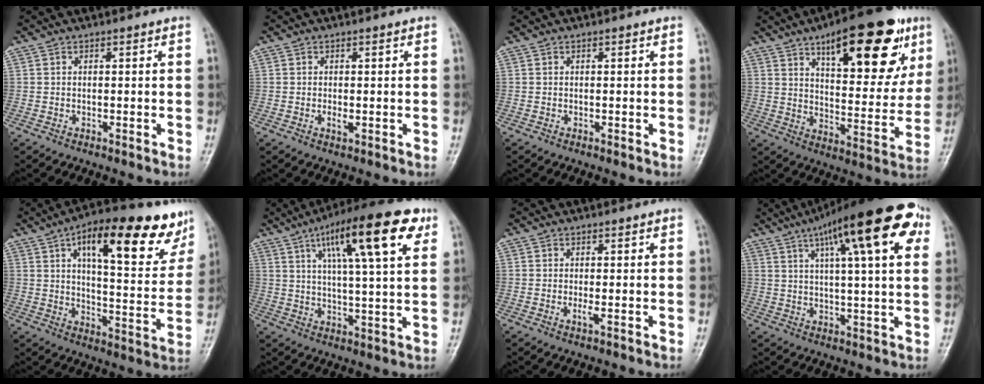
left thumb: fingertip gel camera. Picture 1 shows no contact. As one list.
[{"total": 1.6, "force": [-0.1, 0.7, 1.5], "torque": [-0.025, -0.004, -0.001]}, {"total": 0.0}, {"total": 24.1, "force": [12.4, 9.3, 18.4], "torque": [-0.220, -0.031, 0.181]}, {"total": 23.0, "force": [12.2, 8.5, 17.5], "torque": [-0.205, -0.024, 0.175]}, {"total": 18.3, "force": [8.4, 4.5, 15.6], "torque": [-0.225, -0.008, 0.127]}, {"total": 1.6, "force": [-0.1, 0.2, 1.6], "torque": [-0.025, -0.002, -0.001]}, {"total": 21.7, "force": [9.7, 5.5, 18.6], "torque": [-0.262, 0.012, 0.136]}]